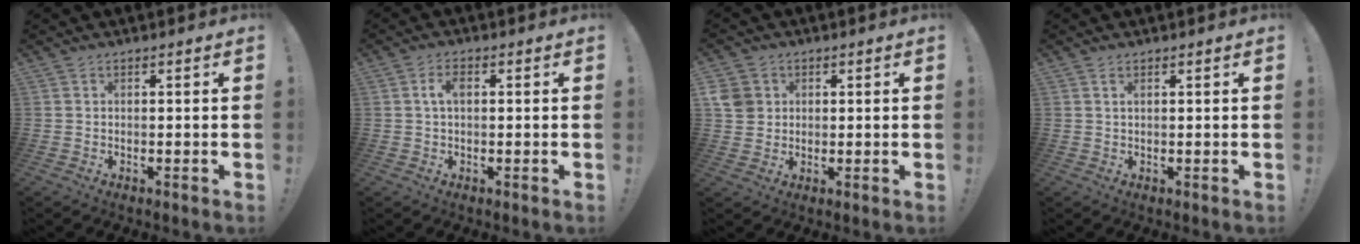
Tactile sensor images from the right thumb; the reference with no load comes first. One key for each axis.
{"total": 3.3, "fx": 0.6, "fy": 1.8, "fz": 2.7, "tx": -0.054, "ty": 0.009, "tz": 0.007}
{"total": 6.2, "fx": 1.8, "fy": 5.6, "fz": 2.0, "tx": -0.031, "ty": 0.001, "tz": 0.035}
{"total": 1.1, "fx": 0.6, "fy": 0.2, "fz": 1.0, "tx": -0.017, "ty": 0.000, "tz": 0.009}